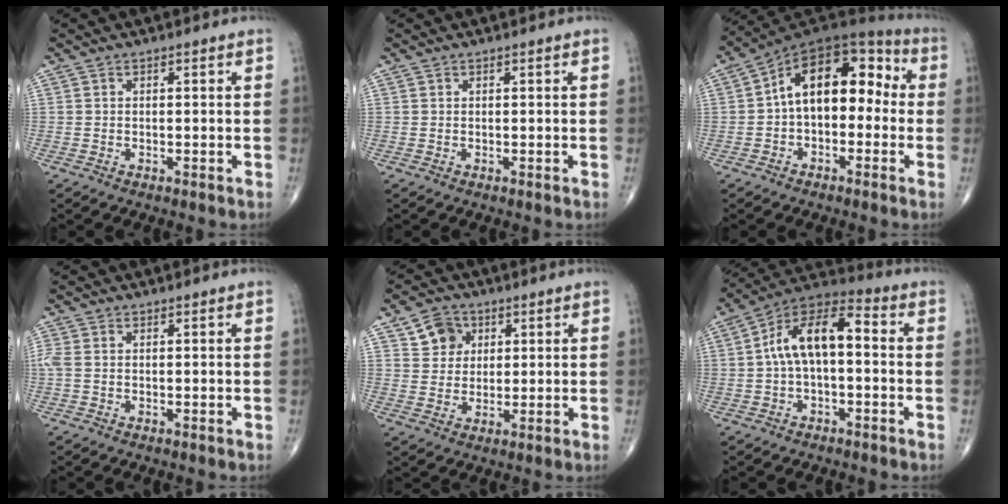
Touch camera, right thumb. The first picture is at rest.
{"total": 0.0}
{"total": 15.7, "force": [0.1, 9.7, 12.3], "torque": [-0.151, 0.055, -0.015]}
{"total": 2.2, "force": [0.2, 1.3, 1.7], "torque": [-0.062, 0.011, 0.007]}
{"total": 6.2, "force": [2.7, 5.3, 2.0], "torque": [-0.004, -0.009, 0.045]}
{"total": 12.3, "force": [0.3, 6.2, 10.6], "torque": [-0.183, 0.048, -0.008]}